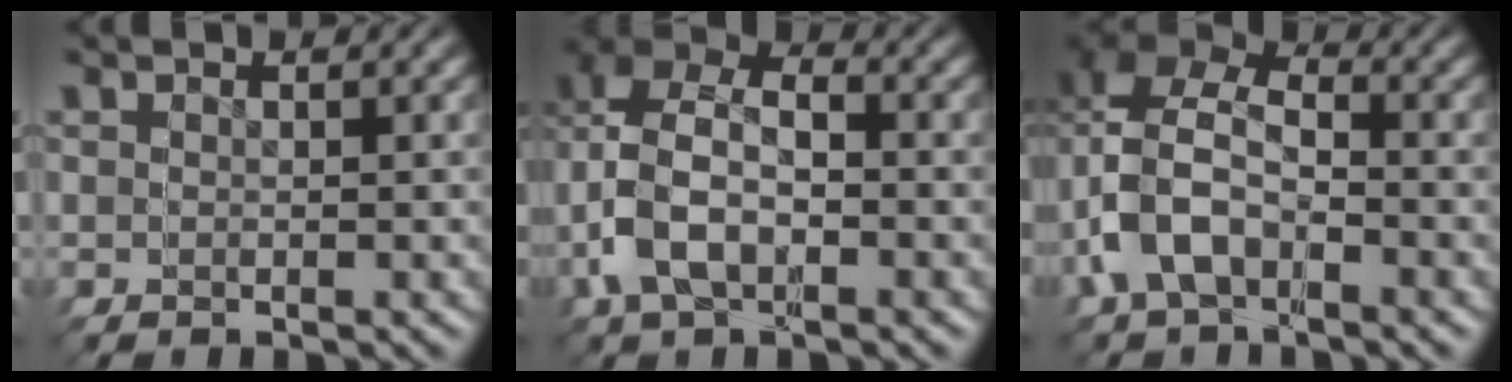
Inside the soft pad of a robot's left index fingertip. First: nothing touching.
{"total": 7.4, "force": [0.2, 6.7, 3.2], "torque": [-0.090, -0.002, -0.012]}
{"total": 13.1, "force": [-1.3, 11.5, 6.2], "torque": [-0.147, -0.020, -0.033]}